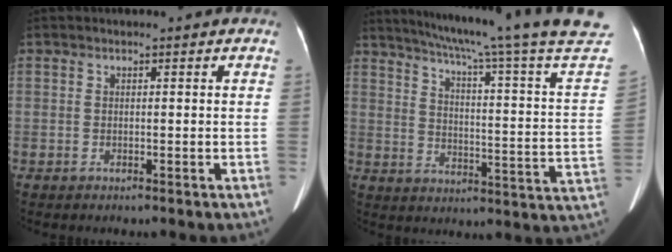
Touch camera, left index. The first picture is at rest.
{"total": 28.0, "force": [24.4, -2.2, 13.6], "torque": [-0.213, -0.085, 0.308]}